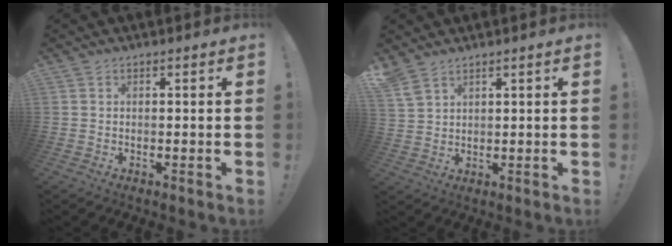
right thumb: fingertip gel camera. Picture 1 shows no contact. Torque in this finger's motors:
{"motor_torque": [0.02, 0.20, 0.48, 0.38, 0.19]}